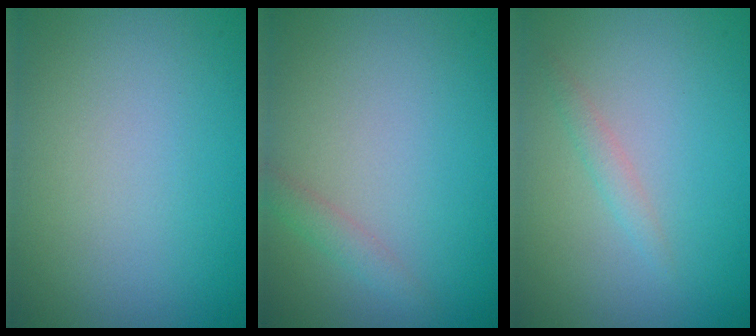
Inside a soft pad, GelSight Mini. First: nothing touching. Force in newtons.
{"total": 1.3, "press": 1.3, "slide": 0.0}
{"total": 1.1, "press": 1.1, "slide": 0.2}